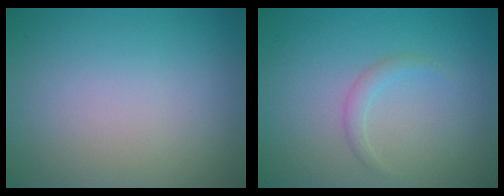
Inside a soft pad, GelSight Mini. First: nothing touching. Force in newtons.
{"total": 1.1, "press": 1.1, "slide": 0.1}